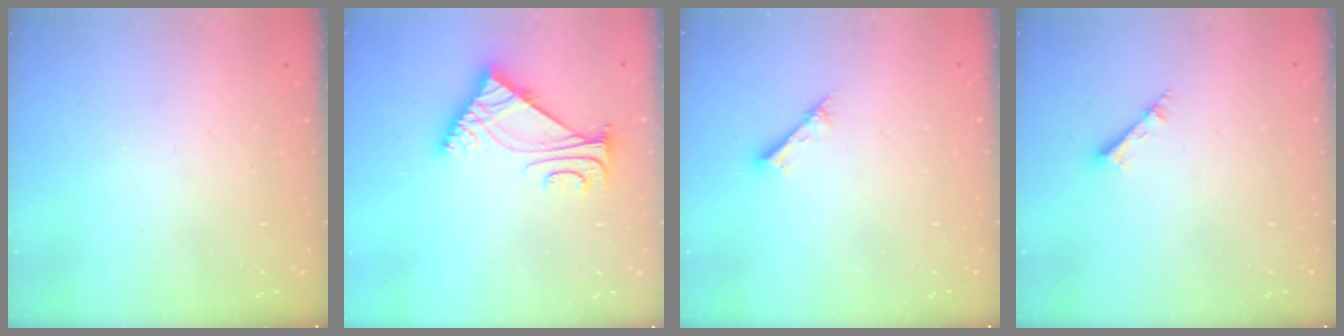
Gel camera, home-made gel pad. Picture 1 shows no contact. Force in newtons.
{"total": 6.7, "press": 6.7, "slide": 0.8}
{"total": 1.6, "press": 1.6, "slide": 0.2}
{"total": 2.5, "press": 2.5, "slide": 0.1}